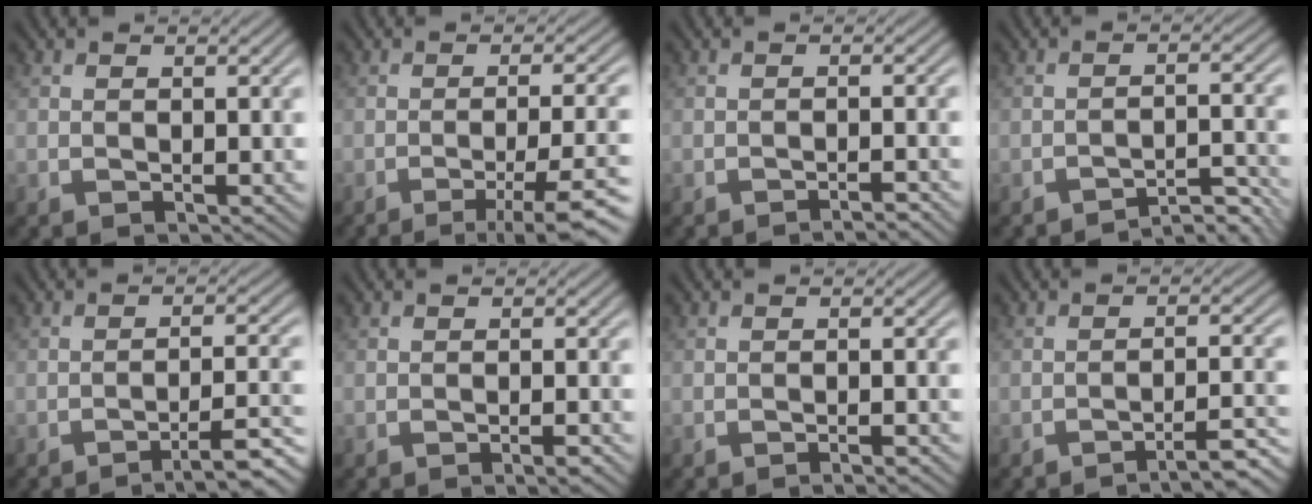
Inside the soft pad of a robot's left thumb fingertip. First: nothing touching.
{"total": 8.2, "force": [-4.1, 1.5, 7.0], "torque": [-0.112, -0.002, -0.057]}
{"total": 1.6, "force": [-1.4, 0.1, 0.9], "torque": [-0.004, 0.006, -0.030]}
{"total": 3.9, "force": [-3.5, 0.4, 1.7], "torque": [-0.019, 0.013, -0.053]}
{"total": 6.2, "force": [-4.2, 0.9, 4.5], "torque": [-0.066, 0.011, -0.066]}
{"total": 1.0, "force": [-0.6, 0.1, 0.8], "torque": [-0.011, 0.002, -0.012]}
{"total": 1.1, "force": [-0.7, 0.0, 0.7], "torque": [-0.007, 0.003, -0.017]}
{"total": 4.6, "force": [-3.4, 0.5, 3.1], "torque": [-0.040, 0.015, -0.060]}